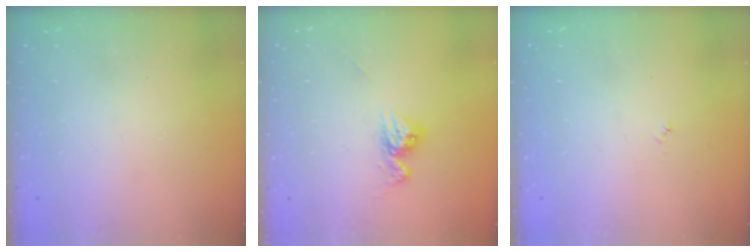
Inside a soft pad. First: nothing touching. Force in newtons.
{"total": 8.7, "press": 8.6, "slide": 0.7}
{"total": 3.0, "press": 2.9, "slide": 0.3}